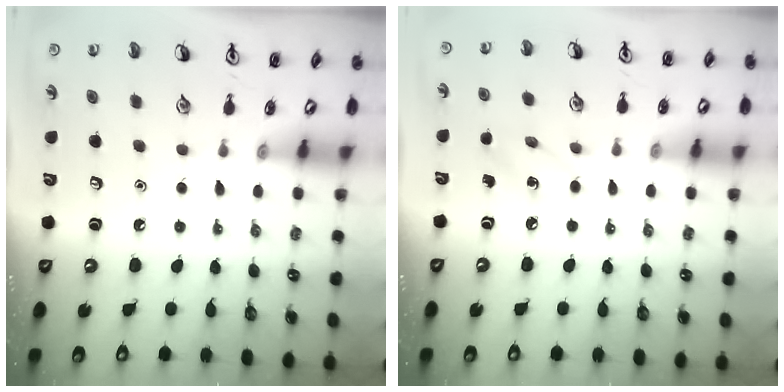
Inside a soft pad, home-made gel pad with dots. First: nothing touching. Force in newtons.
{"total": 5.9, "press": 5.7, "slide": 1.3}